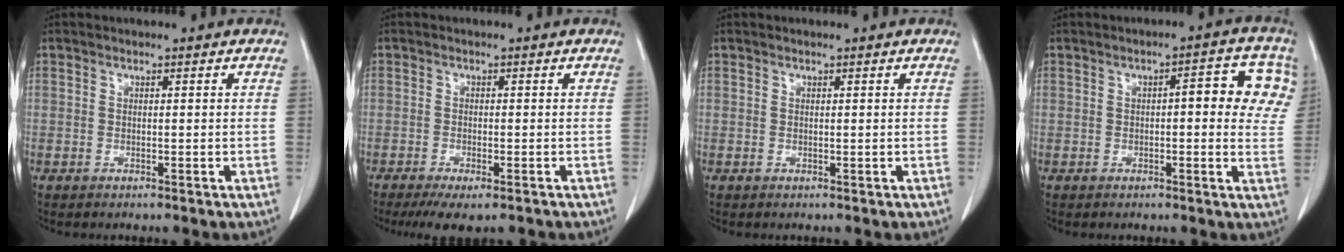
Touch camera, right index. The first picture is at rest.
{"total": 6.9, "force": [-5.3, 1.6, 4.1], "torque": [-0.051, -0.011, -0.079]}
{"total": 0.0}
{"total": 9.3, "force": [2.4, 3.3, 8.4], "torque": [-0.090, 0.025, 0.023]}